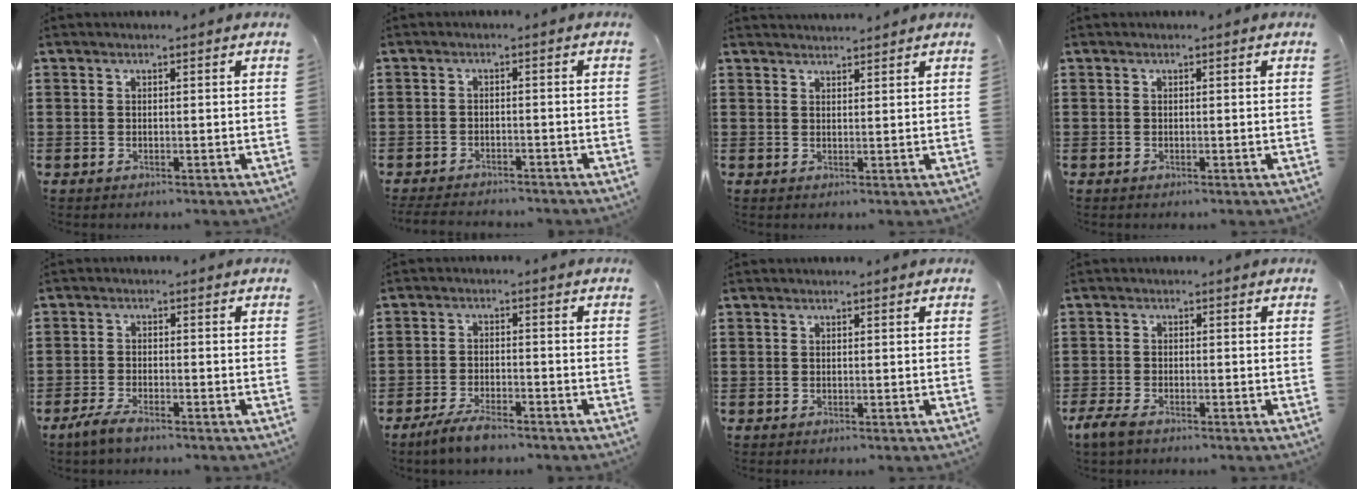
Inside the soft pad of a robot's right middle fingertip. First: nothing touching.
{"total": 2.7, "force": [-2.7, 0.4, 0.2], "torque": [-0.016, -0.004, -0.059]}
{"total": 1.8, "force": [1.8, 0.2, 0.0], "torque": [-0.006, 0.003, 0.036]}
{"total": 0.0}
{"total": 3.1, "force": [-2.3, 1.0, 1.8], "torque": [-0.045, 0.004, -0.049]}
{"total": 4.2, "force": [-3.5, 1.0, 2.2], "torque": [-0.049, 0.000, -0.069]}
{"total": 0.0}
{"total": 3.0, "force": [-2.1, 1.1, 1.8], "torque": [-0.053, 0.000, -0.047]}